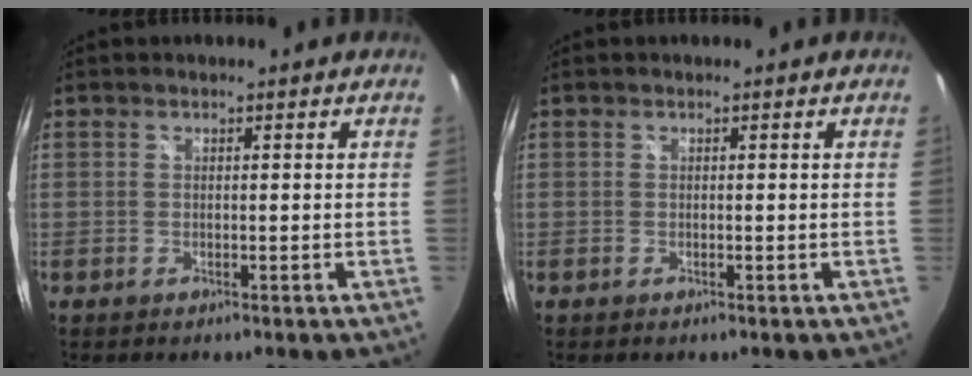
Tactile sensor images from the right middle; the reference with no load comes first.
{"total": 0.0}